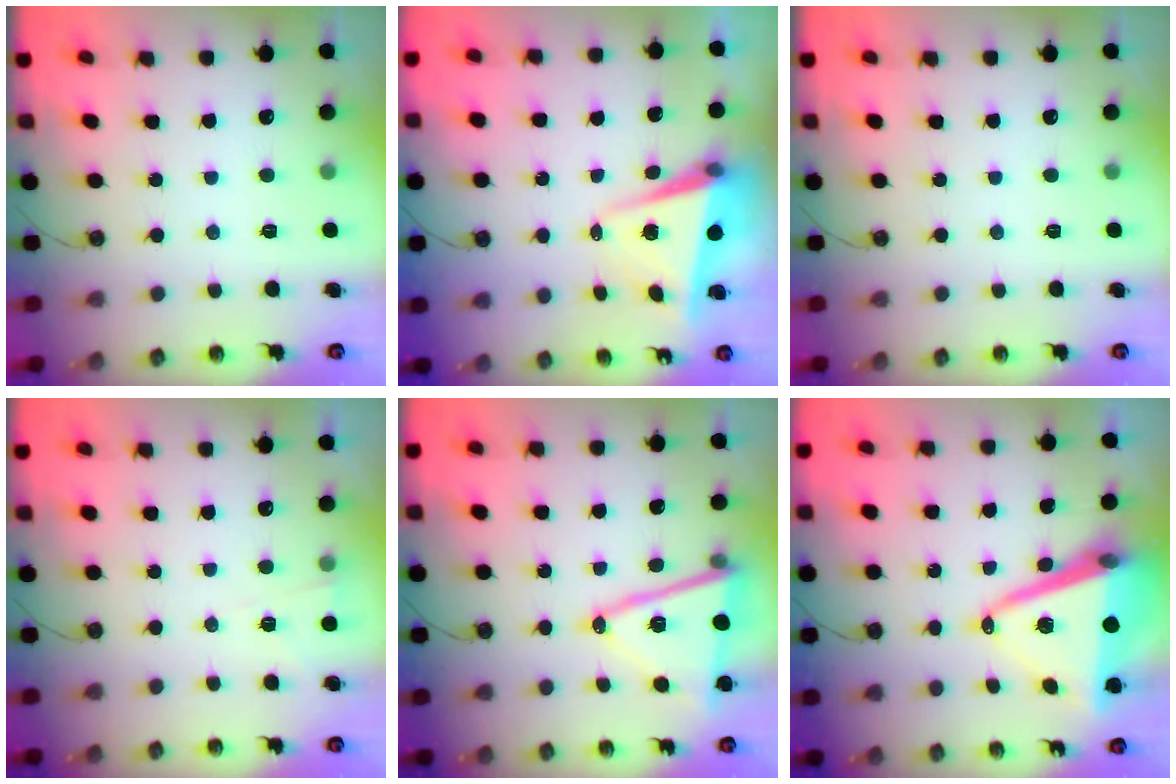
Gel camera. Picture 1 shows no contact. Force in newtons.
{"total": 5.7, "press": 5.6, "slide": 0.7}
{"total": 0.0}
{"total": 2.6, "press": 2.1, "slide": 1.5}
{"total": 14.8, "press": 14.6, "slide": 2.5}
{"total": 15.7, "press": 15.1, "slide": 4.1}